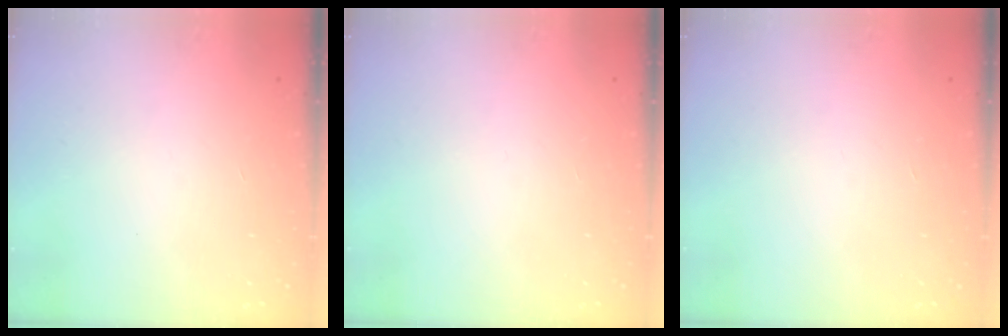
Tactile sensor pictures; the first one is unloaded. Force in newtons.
{"total": 0.0}
{"total": 0.0}